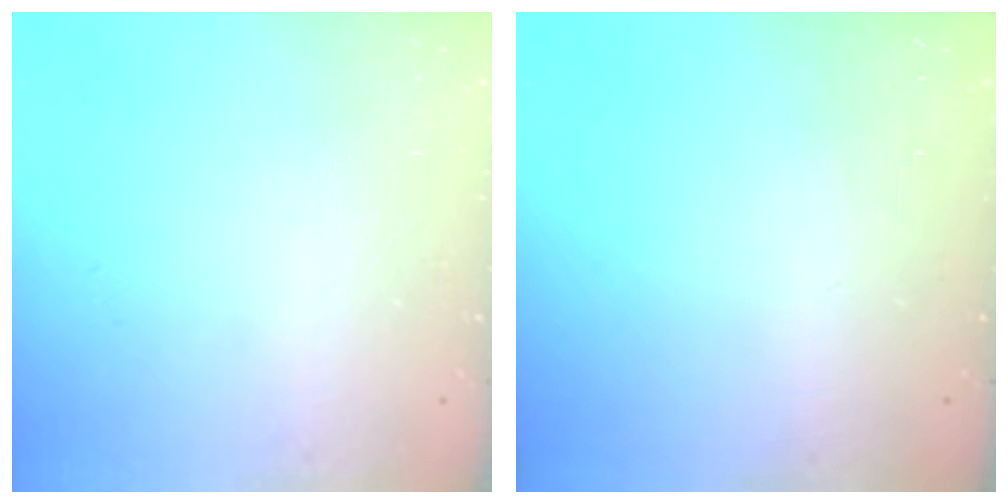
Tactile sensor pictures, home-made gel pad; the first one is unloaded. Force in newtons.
{"total": 0.0}